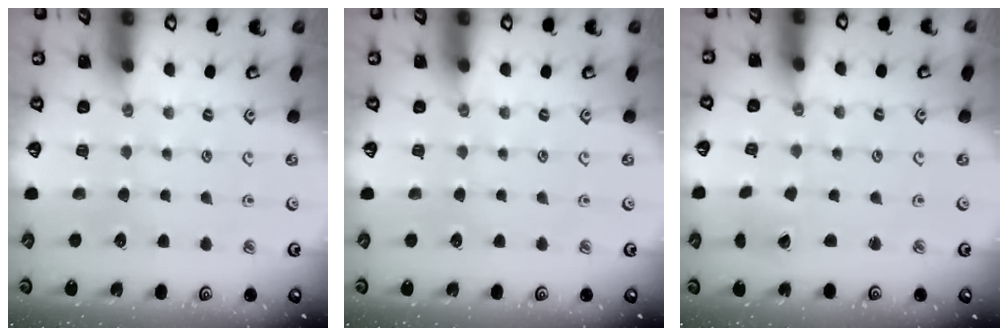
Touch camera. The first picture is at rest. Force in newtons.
{"total": 0.0}
{"total": 0.9, "press": 0.9, "slide": 0.1}